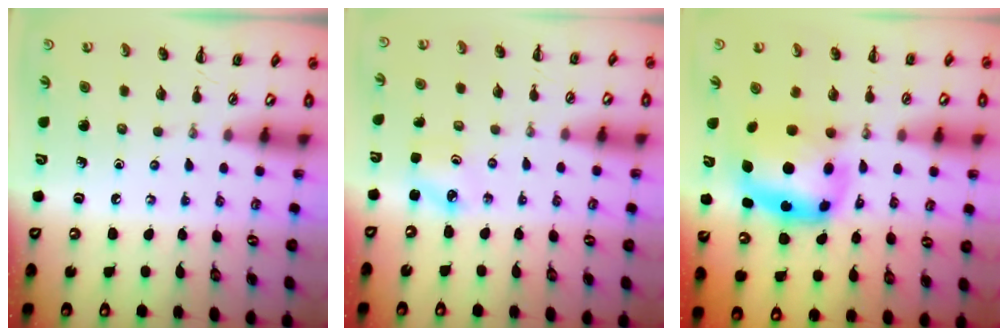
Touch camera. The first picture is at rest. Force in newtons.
{"total": 2.3, "press": 2.3, "slide": 0.4}
{"total": 8.9, "press": 8.6, "slide": 2.5}